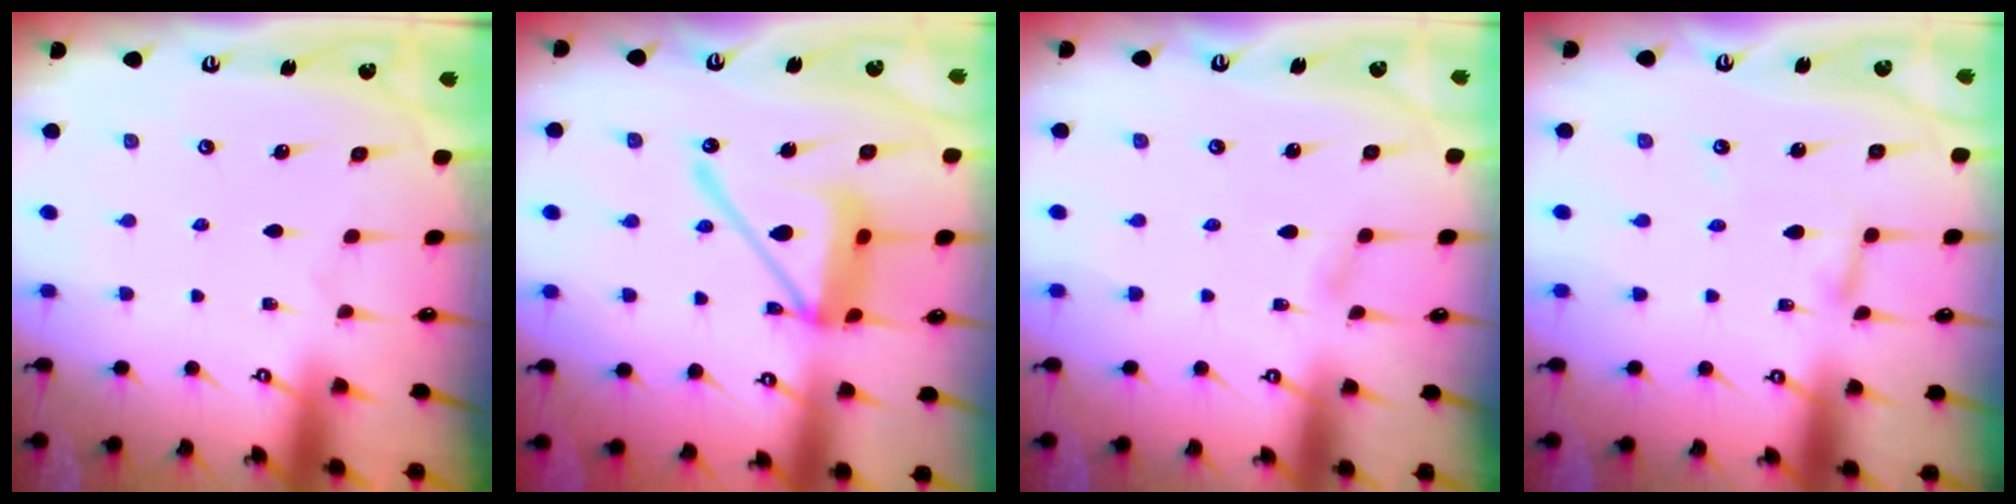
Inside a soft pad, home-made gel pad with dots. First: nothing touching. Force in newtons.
{"total": 15.7, "press": 15.6, "slide": 1.7}
{"total": 2.7, "press": 2.7, "slide": 0.3}
{"total": 2.4, "press": 2.4, "slide": 0.1}